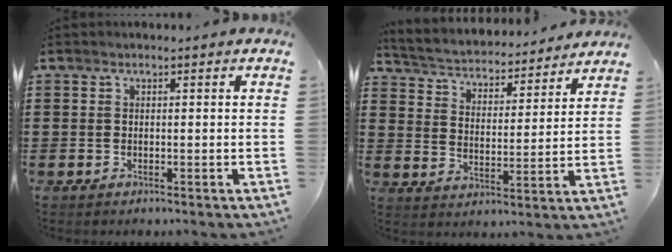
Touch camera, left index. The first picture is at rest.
{"total": 3.4, "force": [3.3, 0.3, 0.3], "torque": [-0.028, -0.031, 0.049]}